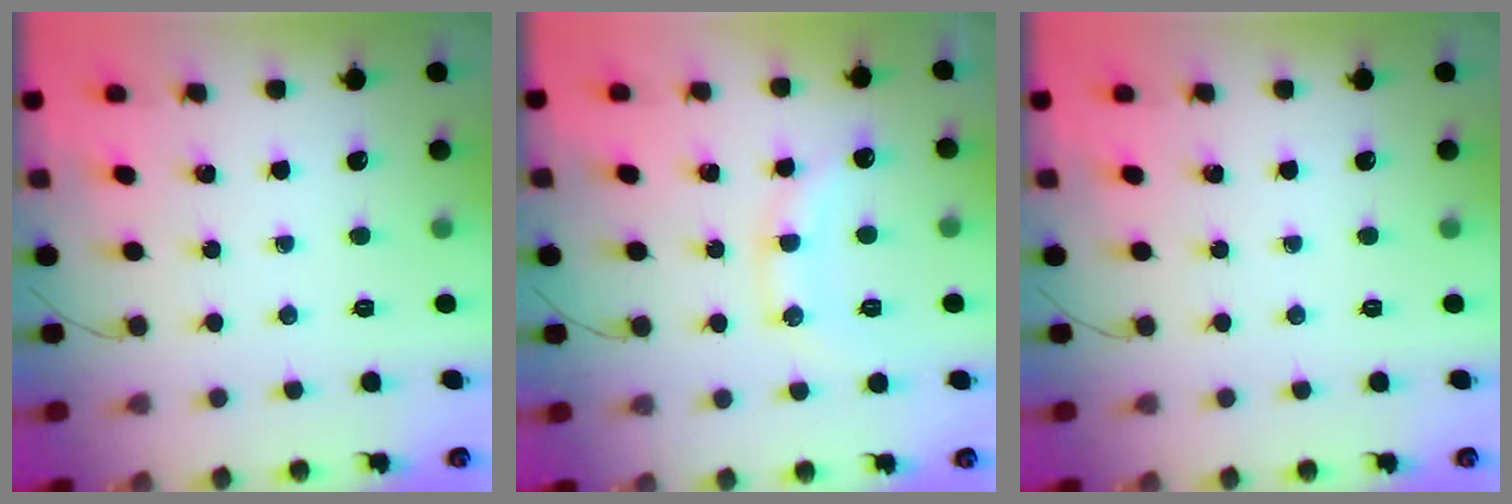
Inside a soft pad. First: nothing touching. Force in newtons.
{"total": 12.3, "press": 12.3, "slide": 0.8}
{"total": 0.0}